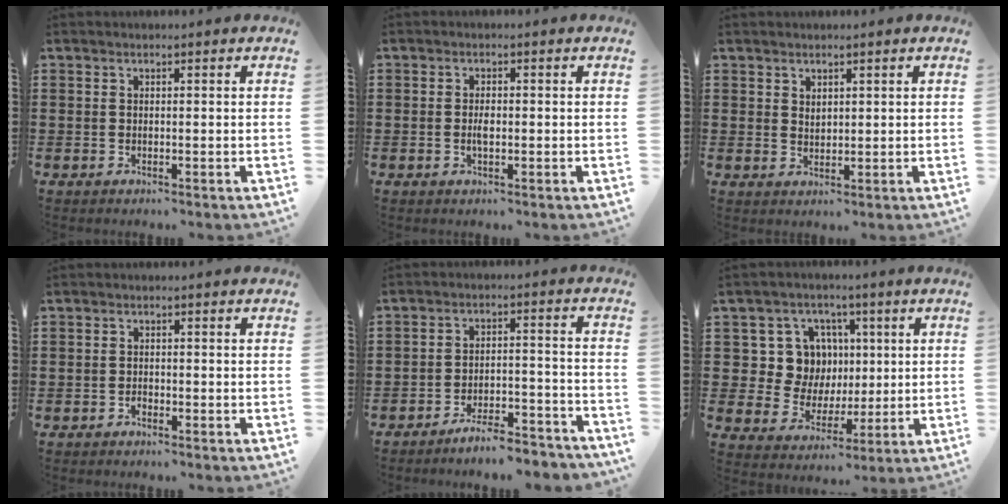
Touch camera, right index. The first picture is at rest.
{"total": 2.1, "force": [-0.3, 0.8, 1.9], "torque": [-0.043, -0.002, -0.008]}
{"total": 1.5, "force": [1.3, 0.6, 0.2], "torque": [-0.005, 0.001, 0.026]}
{"total": 0.8, "force": [-0.7, 0.4, 0.0], "torque": [0.001, 0.001, -0.014]}
{"total": 5.7, "force": [-5.4, 0.1, 1.9], "torque": [-0.029, 0.004, -0.103]}
{"total": 9.3, "force": [2.1, 8.6, 3.0], "torque": [-0.078, 0.005, 0.046]}